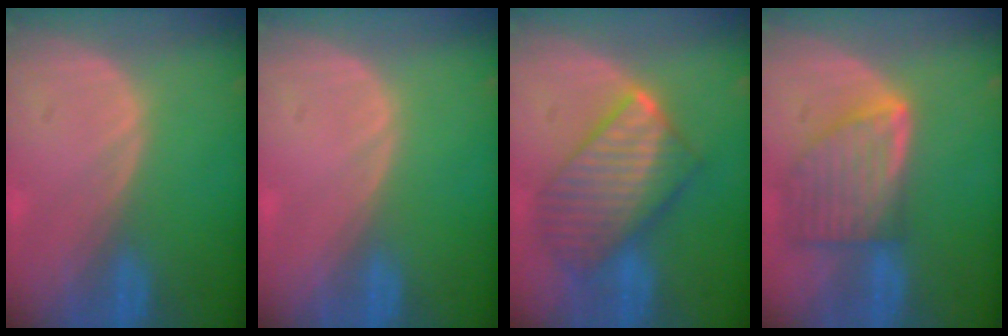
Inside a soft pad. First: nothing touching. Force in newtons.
{"total": 0.0}
{"total": 10.1, "press": 10.1, "slide": 0.9}
{"total": 8.2, "press": 7.3, "slide": 3.7}